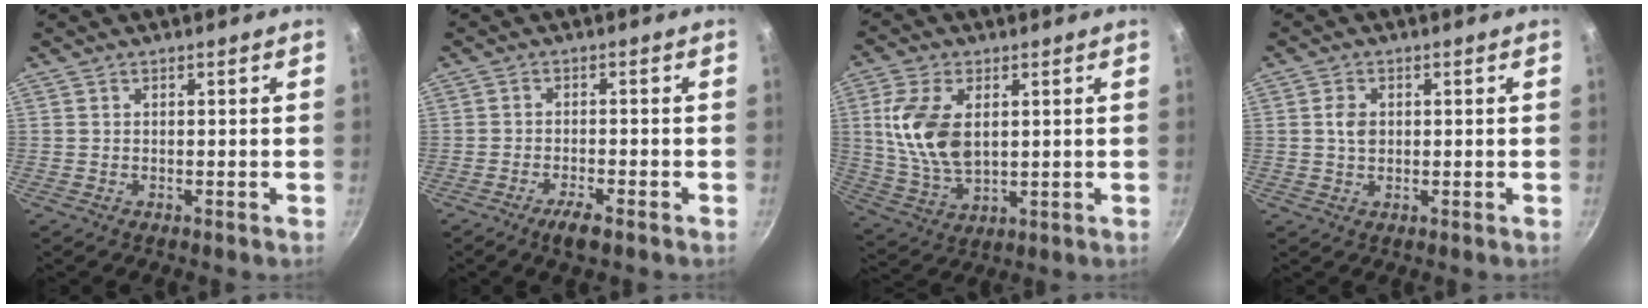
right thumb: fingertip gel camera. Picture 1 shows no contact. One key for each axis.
{"total": 3.7, "fx": -2.5, "fy": 0.8, "fz": 2.7, "tx": -0.053, "ty": 0.014, "tz": -0.043}
{"total": 12.7, "fx": 2.4, "fy": 7.5, "fz": 10.1, "tx": -0.189, "ty": -0.016, "tz": 0.052}
{"total": 3.1, "fx": 0.3, "fy": 2.3, "fz": 2.1, "tx": -0.032, "ty": 0.002, "tz": 0.003}